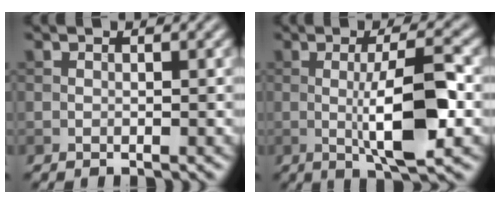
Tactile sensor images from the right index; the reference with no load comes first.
{"total": 7.6, "force": [-0.8, 1.6, 7.4], "torque": [-0.122, 0.000, -0.013]}